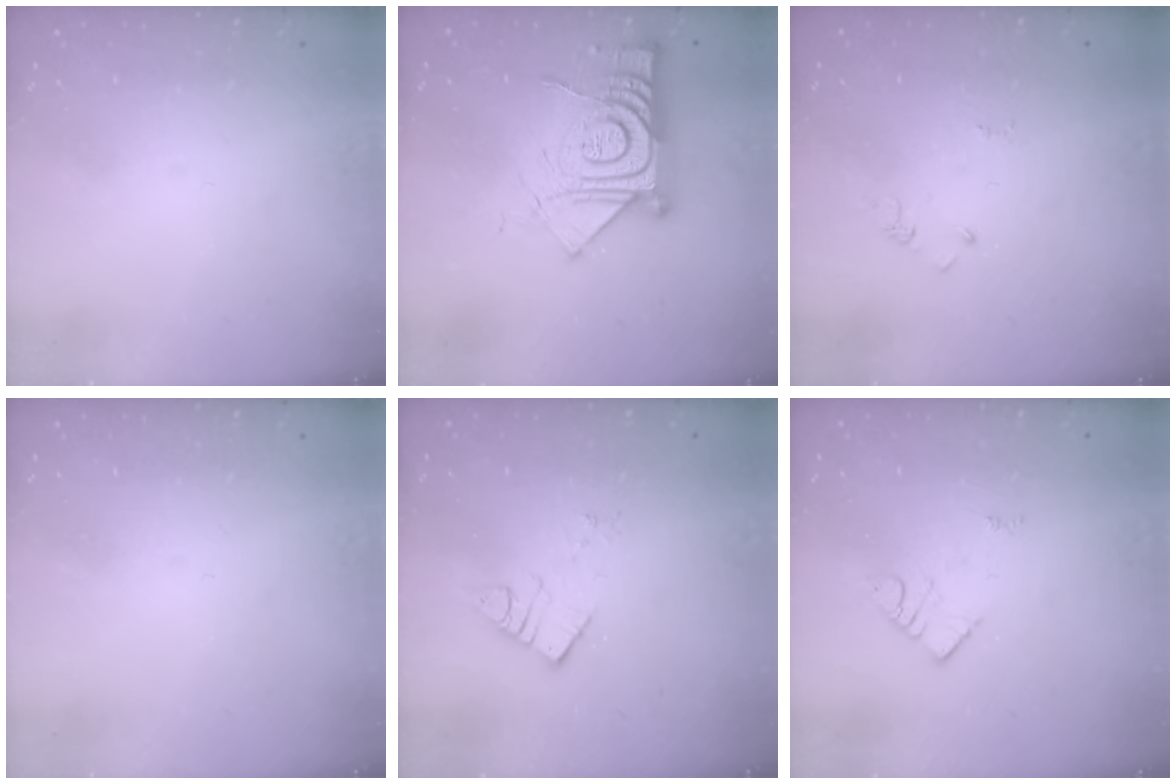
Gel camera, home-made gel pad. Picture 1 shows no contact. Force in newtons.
{"total": 16.8, "press": 16.7, "slide": 1.5}
{"total": 2.9, "press": 2.9, "slide": 0.3}
{"total": 0.0}
{"total": 5.8, "press": 5.8, "slide": 0.0}
{"total": 3.1, "press": 3.1, "slide": 0.2}